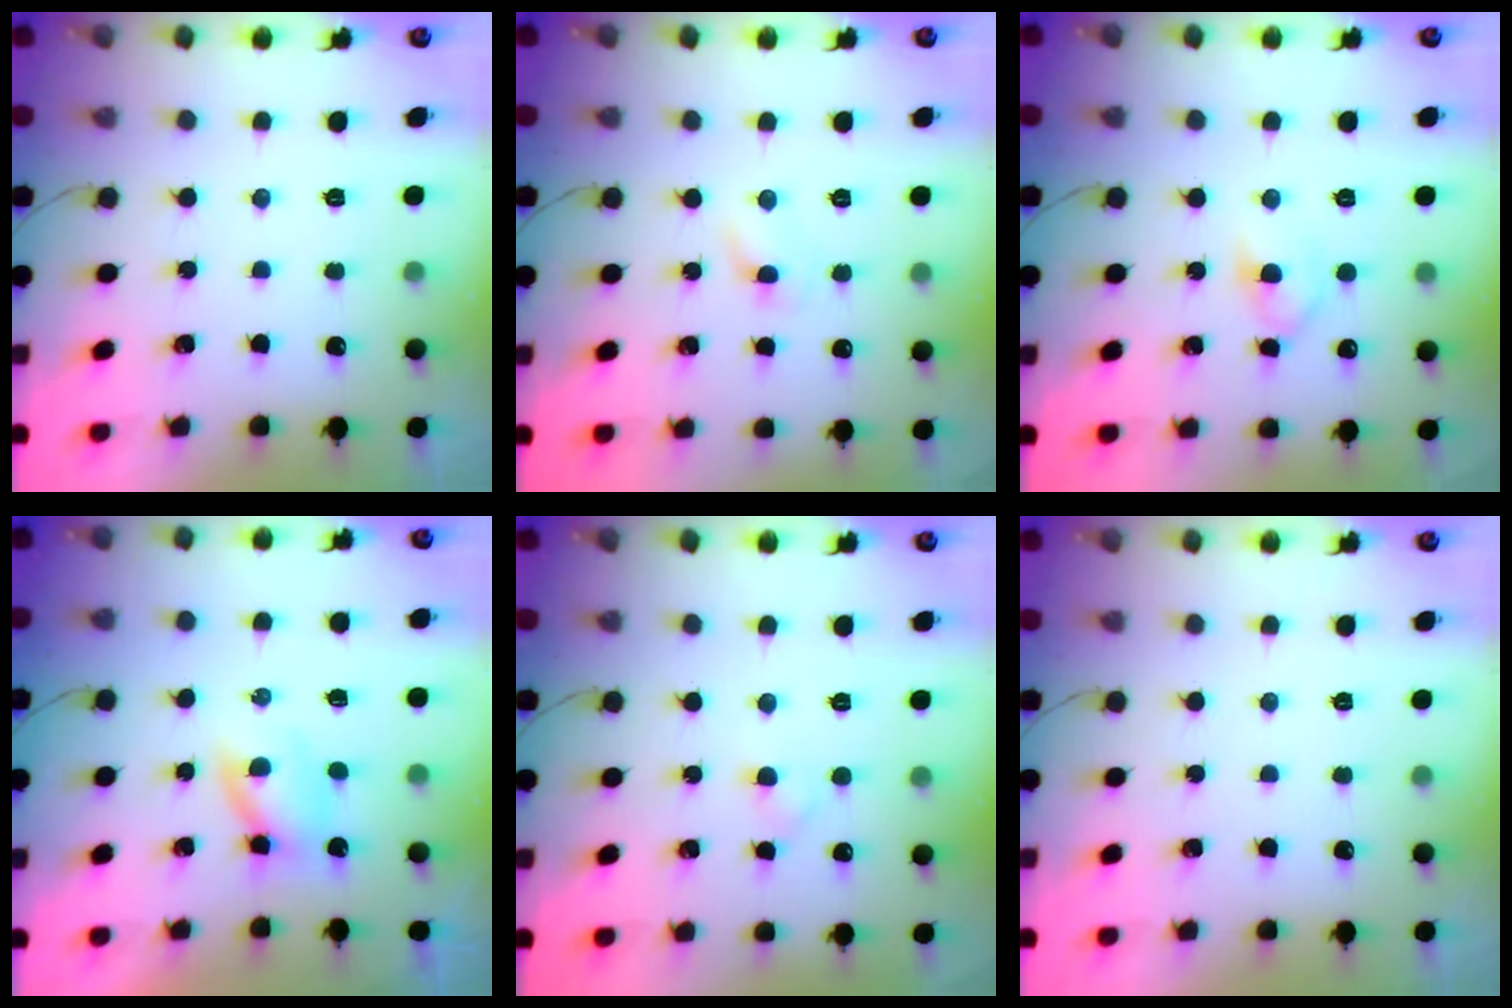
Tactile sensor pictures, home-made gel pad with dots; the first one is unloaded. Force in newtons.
{"total": 4.5, "press": 4.3, "slide": 1.3}
{"total": 4.6, "press": 4.4, "slide": 1.5}
{"total": 2.9, "press": 2.8, "slide": 0.9}
{"total": 1.9, "press": 1.7, "slide": 1.0}
{"total": 0.0}